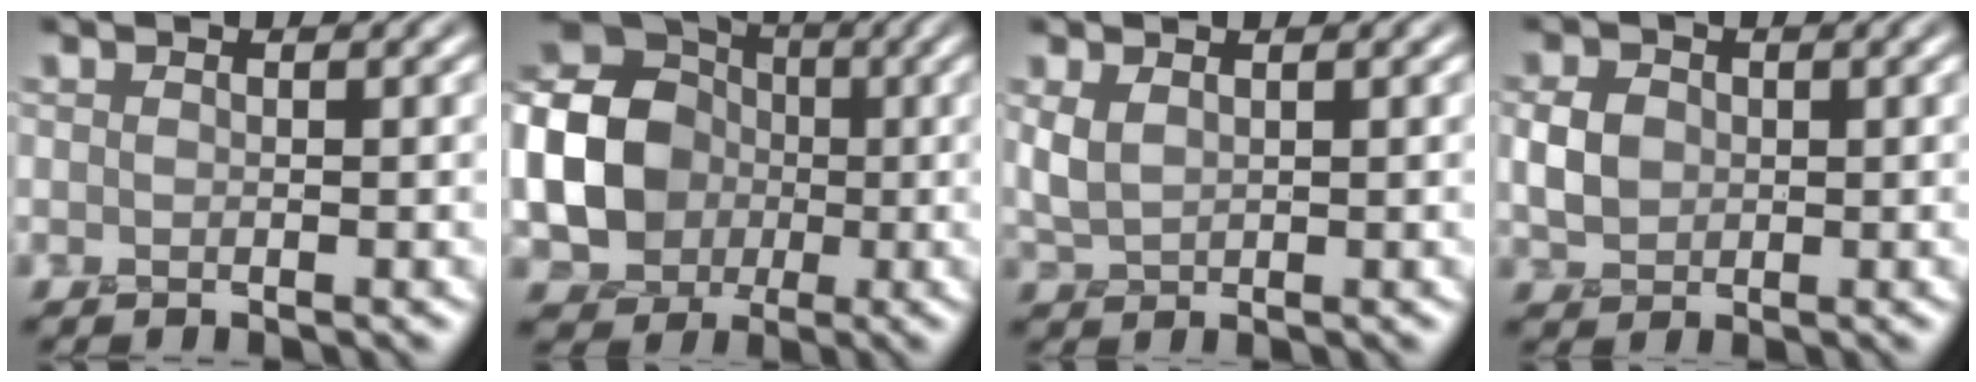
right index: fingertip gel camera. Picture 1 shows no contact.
{"total": 15.9, "force": [-0.6, 14.1, 7.3], "torque": [-0.188, 0.017, -0.057]}
{"total": 2.0, "force": [0.8, 1.1, 1.4], "torque": [-0.042, 0.003, 0.020]}
{"total": 2.7, "force": [0.2, 2.2, 1.5], "torque": [-0.038, 0.004, 0.000]}